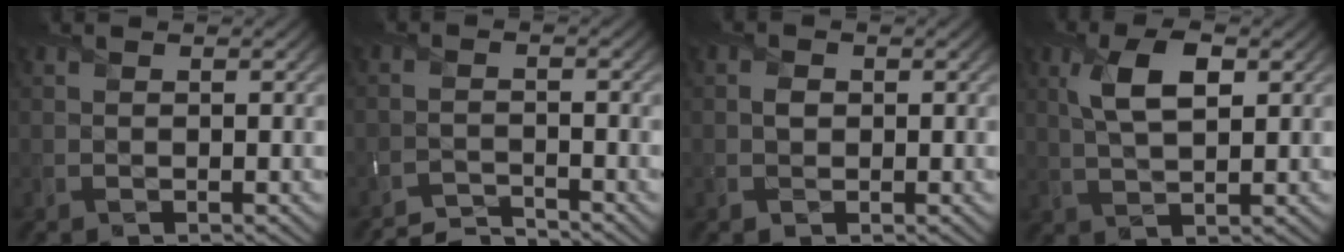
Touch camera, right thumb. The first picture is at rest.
{"total": 3.3, "force": [-3.3, 0.3, 0.6], "torque": [0.000, 0.000, -0.069]}
{"total": 1.3, "force": [0.1, 1.1, 0.6], "torque": [-0.014, -0.001, -0.002]}
{"total": 5.8, "force": [1.9, 2.4, 5.0], "torque": [-0.104, 0.003, 0.036]}